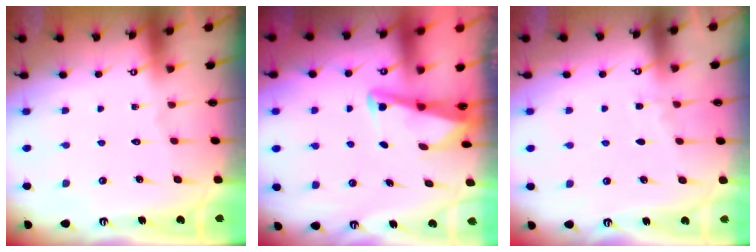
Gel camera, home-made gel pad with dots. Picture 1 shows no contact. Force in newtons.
{"total": 2.9, "press": 2.9, "slide": 0.4}
{"total": 3.7, "press": 3.6, "slide": 0.5}